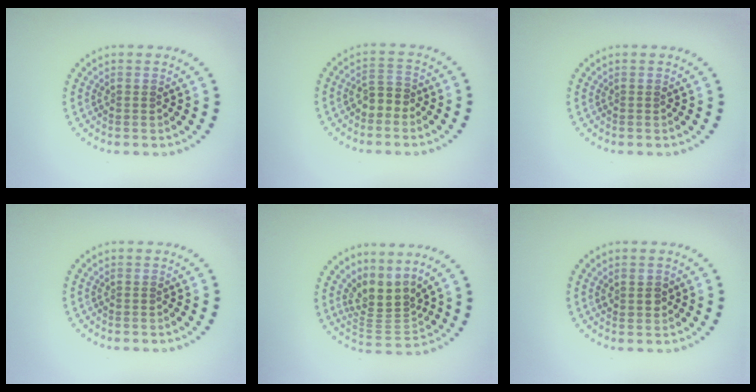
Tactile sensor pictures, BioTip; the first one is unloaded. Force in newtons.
{"total": 2.0, "press": 1.8, "slide": 0.8}
{"total": 0.0}
{"total": 0.0}
{"total": 3.8, "press": 2.6, "slide": 2.8}
{"total": 1.4, "press": 1.4, "slide": 0.4}